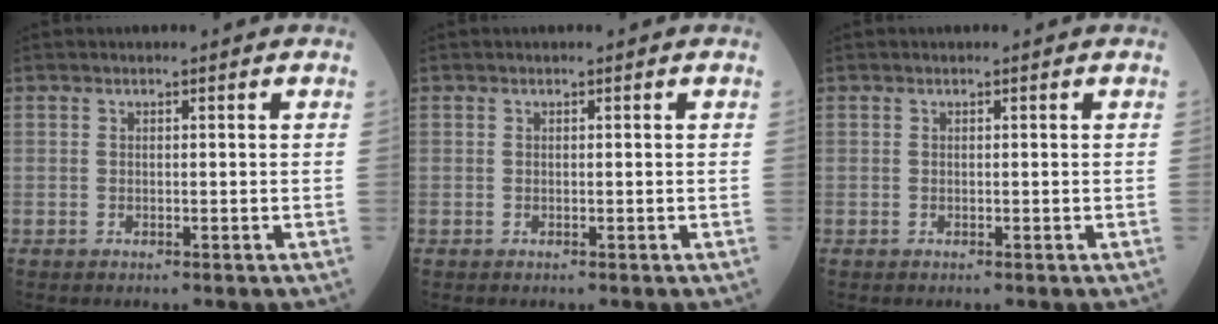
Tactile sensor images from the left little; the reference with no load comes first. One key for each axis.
{"total": 0.0}
{"total": 0.0}